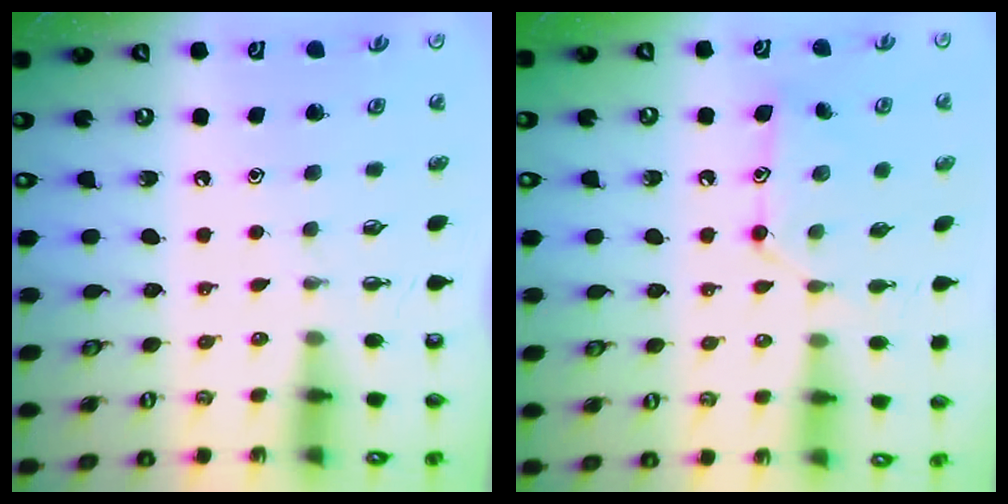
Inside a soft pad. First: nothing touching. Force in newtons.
{"total": 11.7, "press": 11.7, "slide": 0.1}